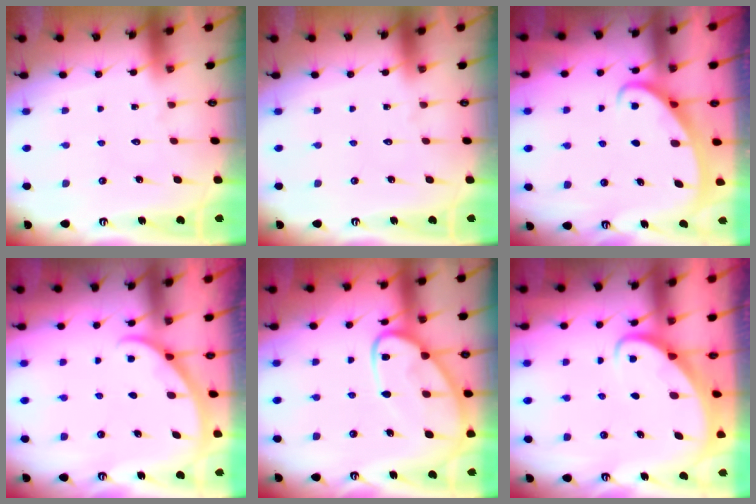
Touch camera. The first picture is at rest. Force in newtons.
{"total": 0.0}
{"total": 2.4, "press": 2.4, "slide": 0.4}
{"total": 2.5, "press": 2.5, "slide": 0.2}
{"total": 12.9, "press": 12.9, "slide": 1.1}
{"total": 2.5, "press": 2.5, "slide": 0.2}